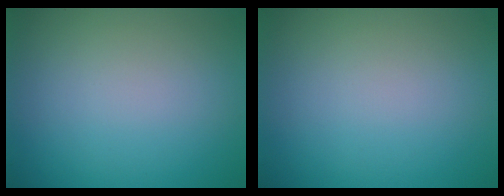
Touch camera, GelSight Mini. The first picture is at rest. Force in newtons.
{"total": 0.0}